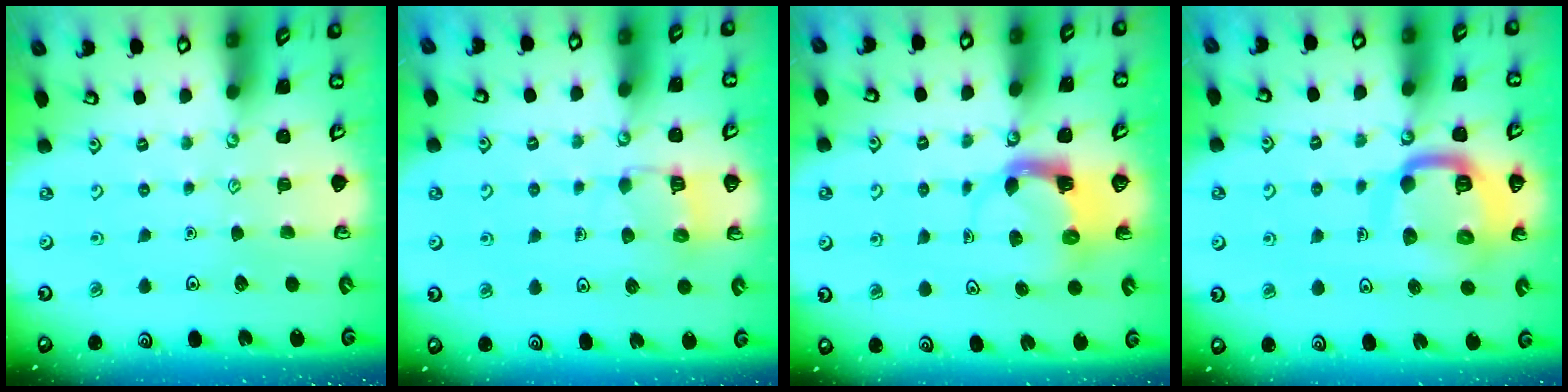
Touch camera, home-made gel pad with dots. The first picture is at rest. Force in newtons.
{"total": 6.3, "press": 6.3, "slide": 0.5}
{"total": 4.0, "press": 3.9, "slide": 0.6}
{"total": 14.3, "press": 14.1, "slide": 1.8}